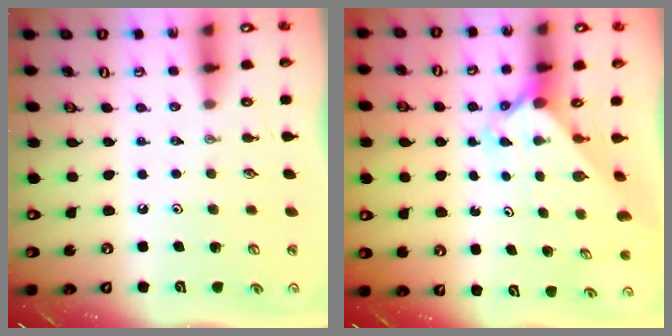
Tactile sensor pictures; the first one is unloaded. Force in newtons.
{"total": 2.5, "press": 2.5, "slide": 0.3}